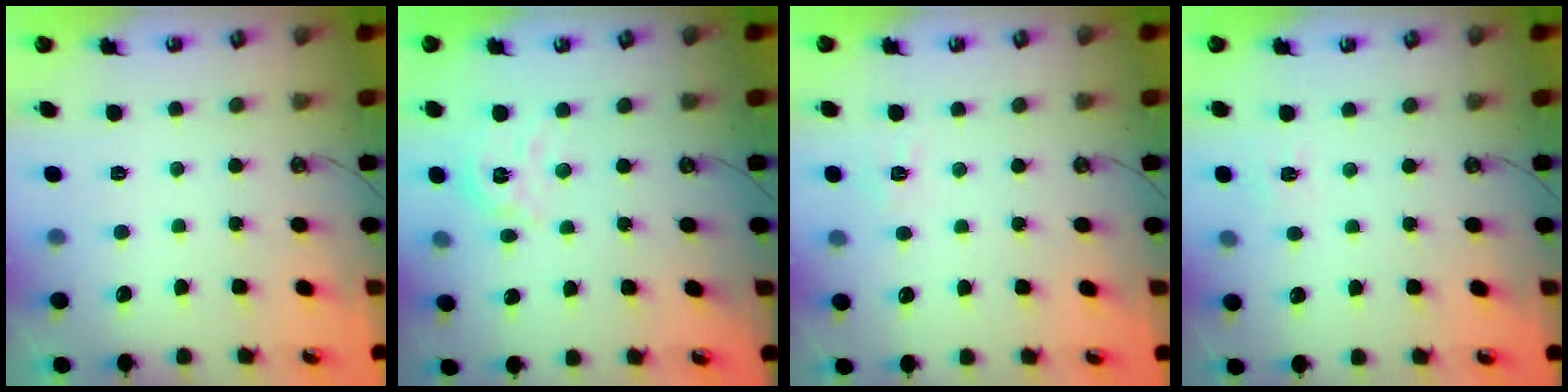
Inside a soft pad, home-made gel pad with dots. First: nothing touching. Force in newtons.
{"total": 8.7, "press": 8.7, "slide": 0.8}
{"total": 6.5, "press": 6.5, "slide": 0.5}
{"total": 5.0, "press": 5.0, "slide": 0.6}